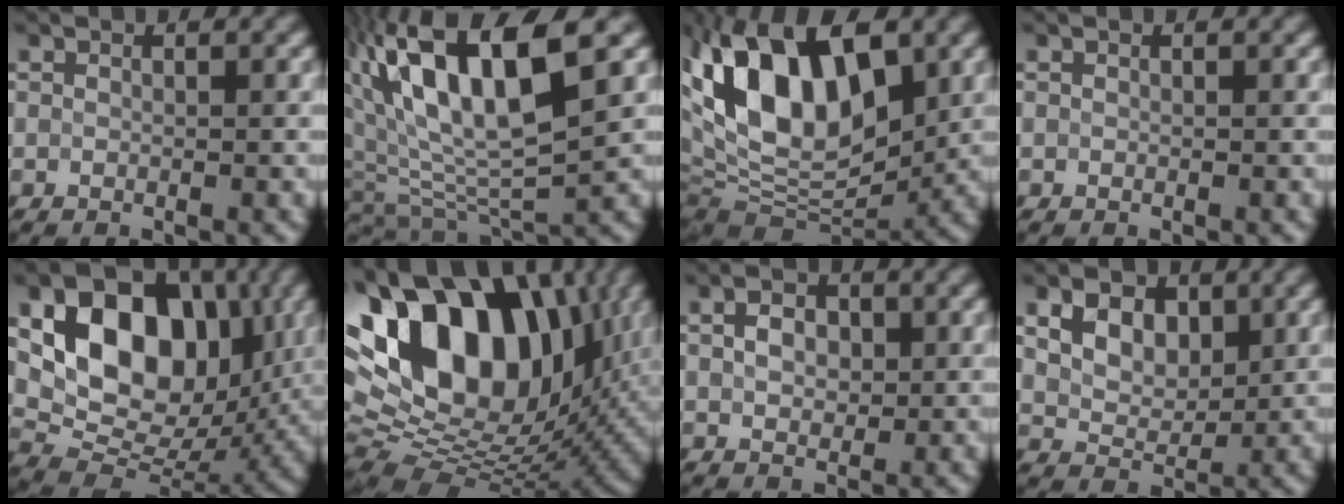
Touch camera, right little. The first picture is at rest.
{"total": 12.2, "force": [4.8, 4.6, 10.2], "torque": [-0.196, 0.019, 0.088]}
{"total": 14.2, "force": [3.3, 8.1, 11.1], "torque": [-0.199, 0.031, 0.054]}
{"total": 0.0}
{"total": 14.5, "force": [4.2, 9.7, 9.9], "torque": [-0.162, 0.019, 0.074]}
{"total": 19.2, "force": [6.8, 11.2, 14.0], "torque": [-0.239, 0.055, 0.106]}
{"total": 2.3, "force": [0.6, 1.6, 1.6], "torque": [-0.036, 0.008, 0.011]}
{"total": 6.6, "force": [3.2, 4.3, 3.7], "torque": [-0.085, 0.021, 0.054]}